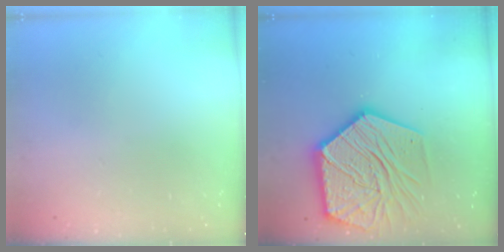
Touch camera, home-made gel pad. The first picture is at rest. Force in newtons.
{"total": 21.9, "press": 21.8, "slide": 1.7}